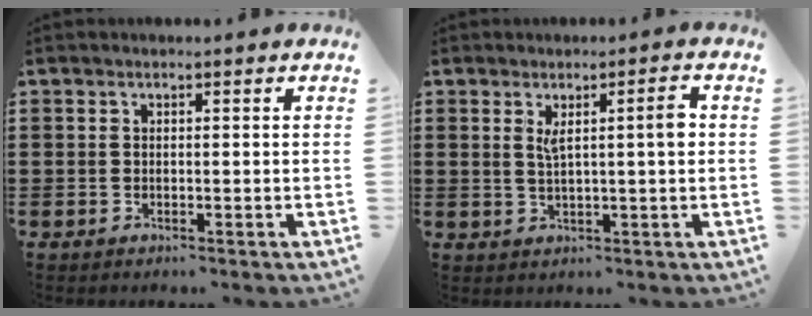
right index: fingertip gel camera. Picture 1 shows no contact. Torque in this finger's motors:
{"motor_torque": [0.08, 0.06, 0.10, 0.02]}